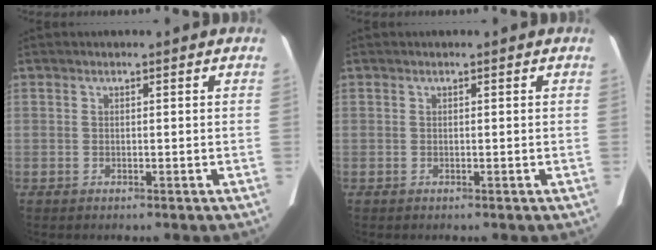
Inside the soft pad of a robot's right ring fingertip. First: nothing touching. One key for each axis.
{"total": 0.0}